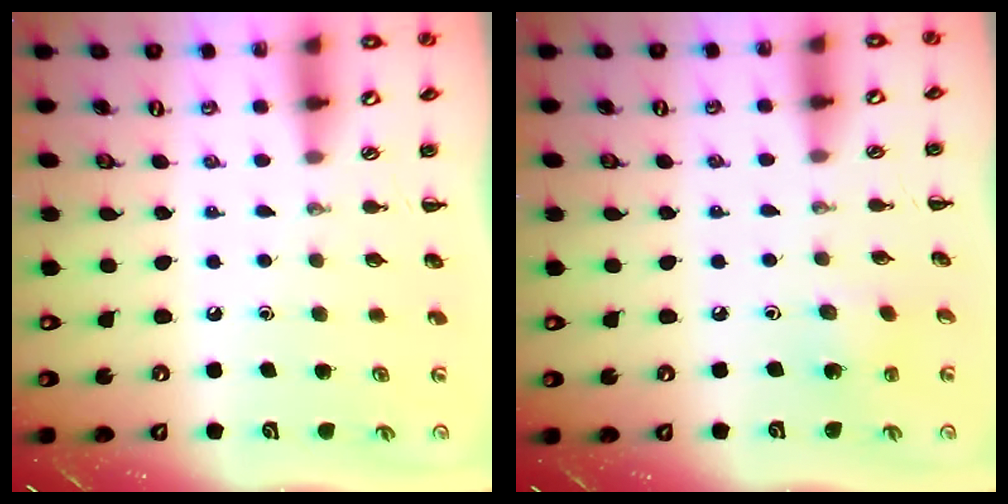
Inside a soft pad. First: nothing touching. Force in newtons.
{"total": 2.3, "press": 2.1, "slide": 0.8}